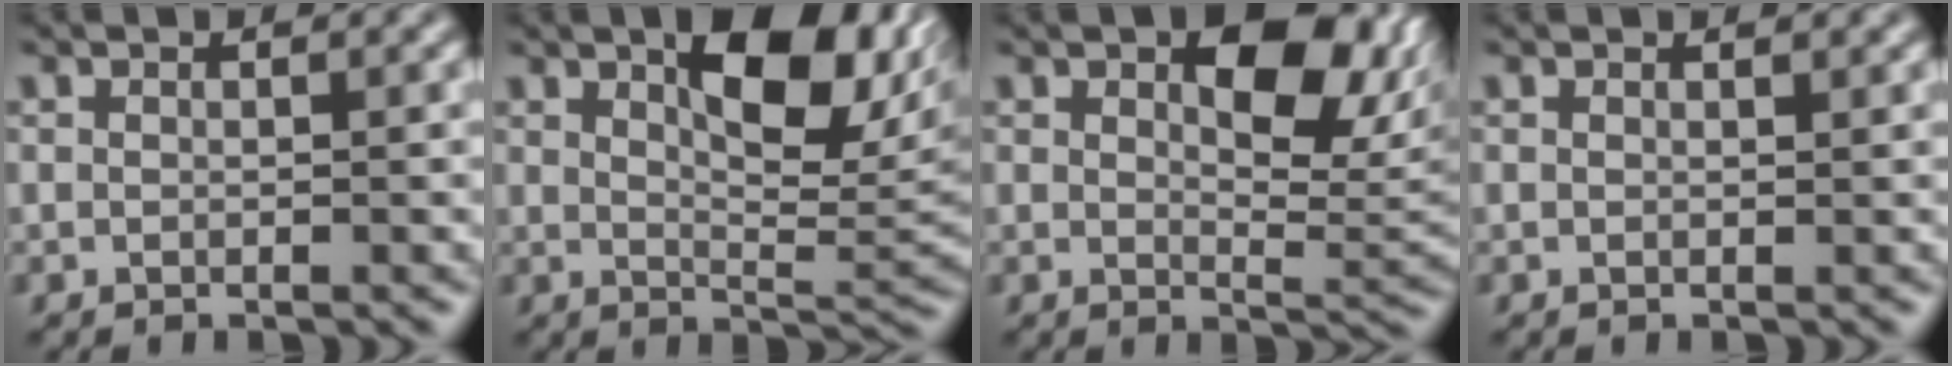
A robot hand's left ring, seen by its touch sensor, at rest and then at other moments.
{"total": 8.9, "force": [3.3, 3.7, 7.4], "torque": [-0.108, 0.000, 0.049]}
{"total": 8.4, "force": [3.4, 3.8, 6.6], "torque": [-0.091, 0.001, 0.054]}
{"total": 0.9, "force": [0.7, 0.3, 0.4], "torque": [-0.002, -0.002, 0.002]}